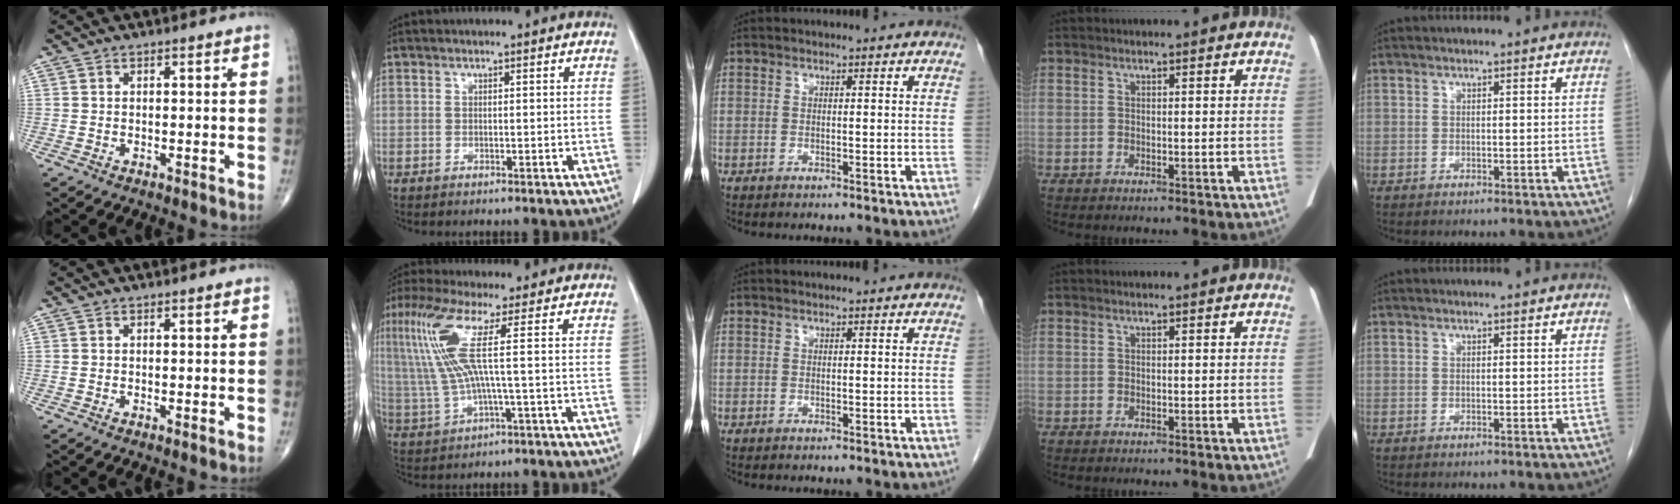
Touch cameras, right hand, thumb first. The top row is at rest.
{"index": {"total": 9.6, "force": [2.3, -0.4, 9.3], "torque": [-0.216, 0.009, 0.047]}}